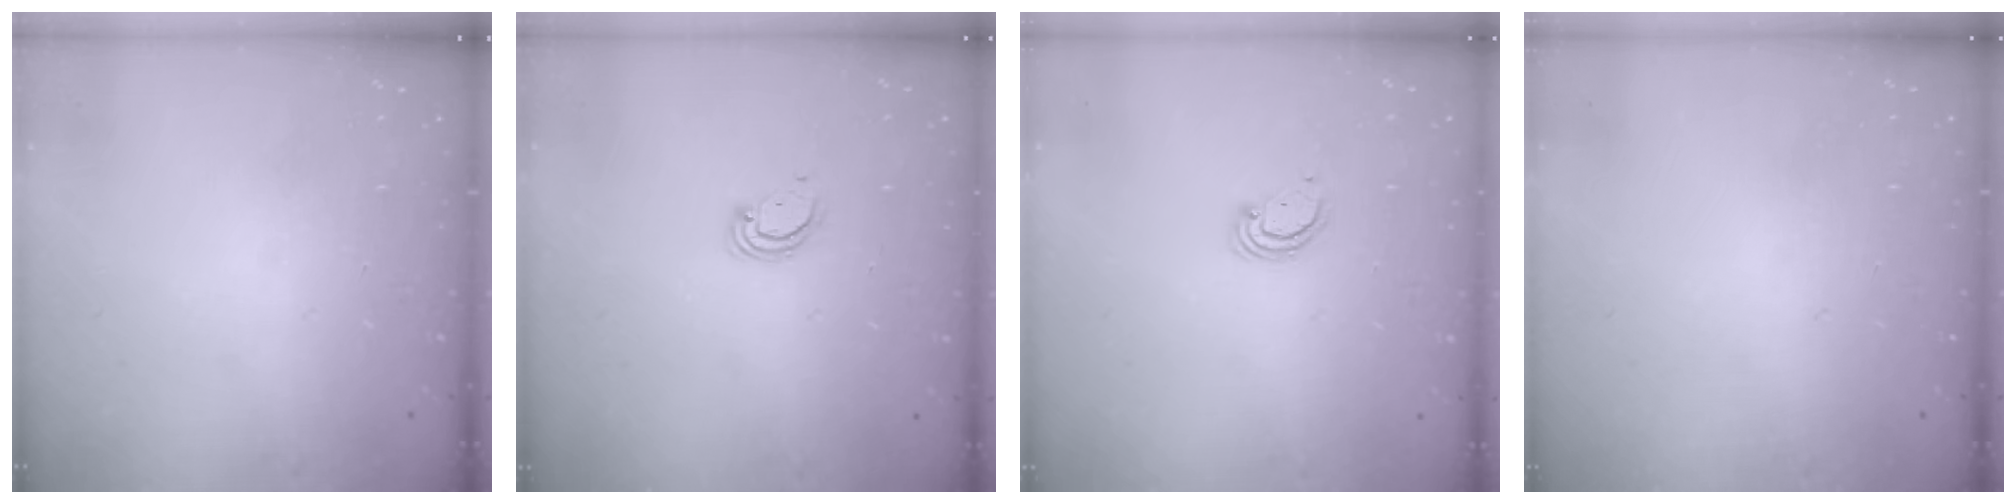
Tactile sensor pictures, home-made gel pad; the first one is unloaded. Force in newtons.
{"total": 2.9, "press": 2.8, "slide": 0.2}
{"total": 2.3, "press": 2.3, "slide": 0.2}
{"total": 0.0}